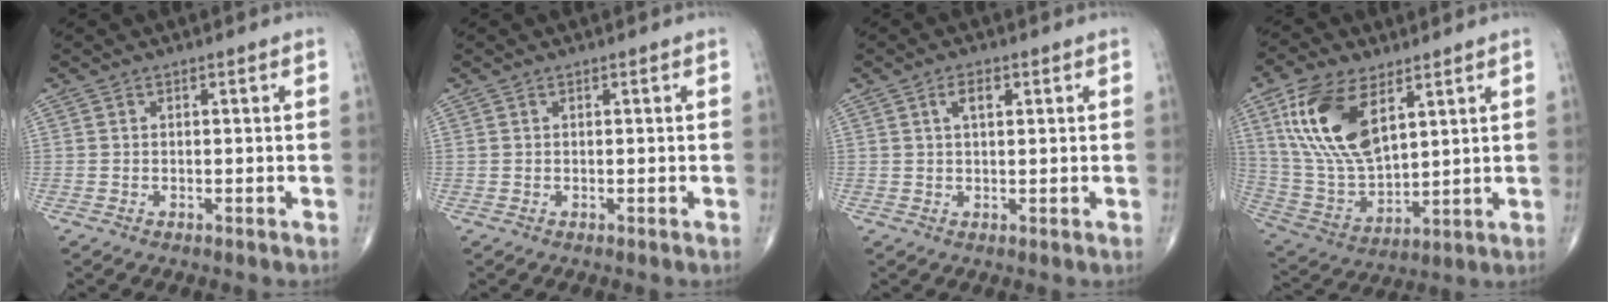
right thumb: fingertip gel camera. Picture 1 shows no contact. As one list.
[{"total": 0.0}, {"total": 3.1, "force": [1.2, 1.5, 2.5], "torque": [-0.042, 0.001, 0.022]}, {"total": 17.8, "force": [7.8, 8.9, 13.4], "torque": [-0.252, -0.027, 0.159]}]